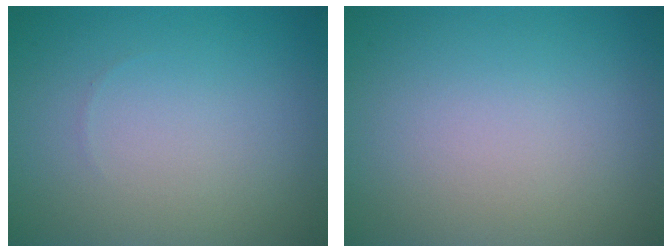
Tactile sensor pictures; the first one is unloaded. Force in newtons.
{"total": 0.0}